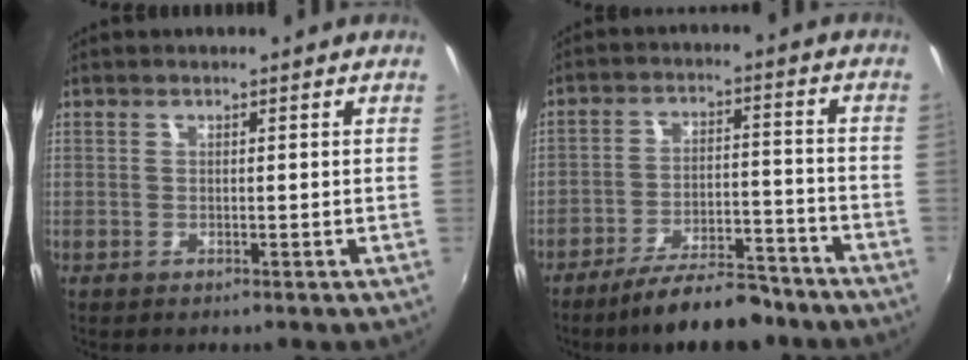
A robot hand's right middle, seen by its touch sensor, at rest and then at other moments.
{"total": 12.2, "force": [-10.2, 3.6, 5.8], "torque": [-0.105, 0.010, -0.148]}